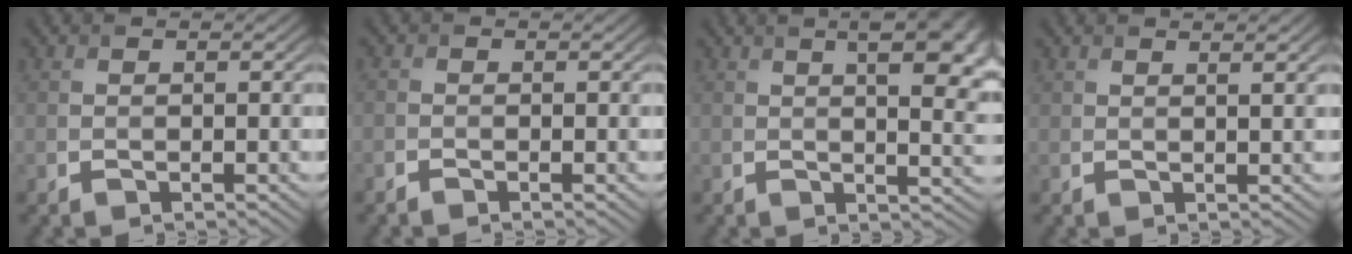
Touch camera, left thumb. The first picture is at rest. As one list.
[{"total": 1.1, "force": [-1.0, 0.5, 0.3], "torque": [-0.008, -0.001, -0.024]}, {"total": 11.2, "force": [3.7, 4.4, 9.6], "torque": [-0.118, 0.036, 0.040]}, {"total": 1.6, "force": [1.2, 0.2, 1.0], "torque": [-0.018, 0.002, 0.014]}]